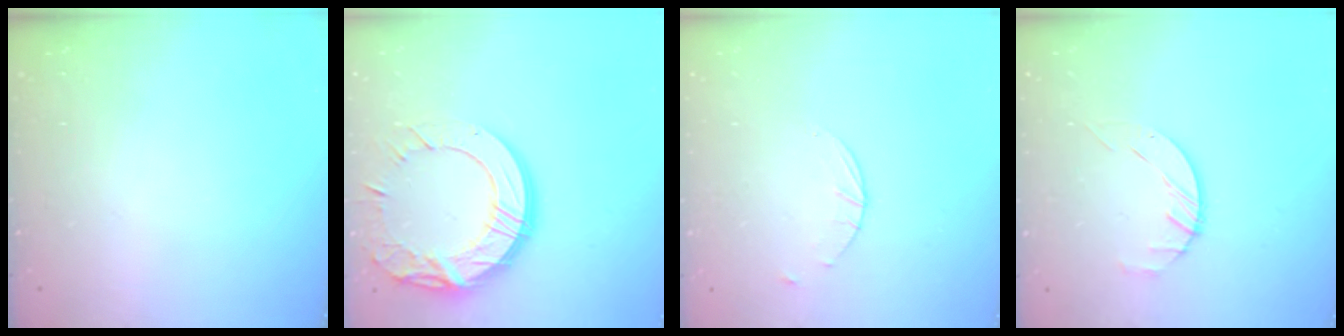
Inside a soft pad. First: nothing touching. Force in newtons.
{"total": 18.4, "press": 18.3, "slide": 1.1}
{"total": 1.7, "press": 1.7, "slide": 0.3}
{"total": 2.0, "press": 2.0, "slide": 0.3}